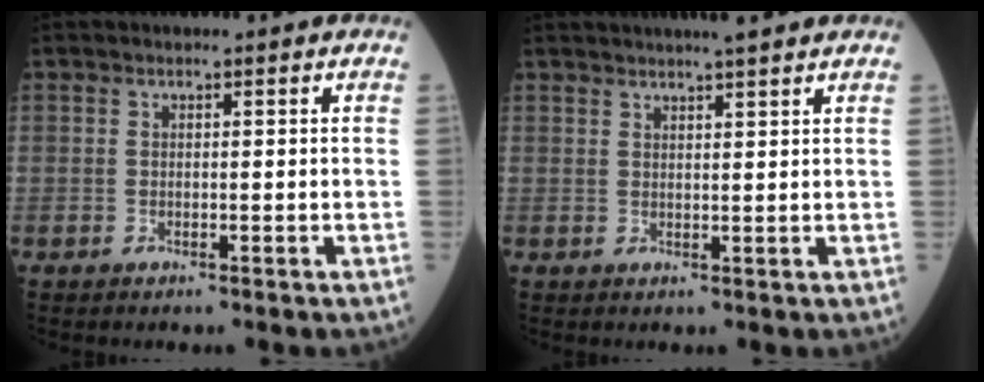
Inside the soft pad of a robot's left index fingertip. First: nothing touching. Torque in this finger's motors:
{"motor_torque": [-0.18, -0.74, 0.28, 0.10]}